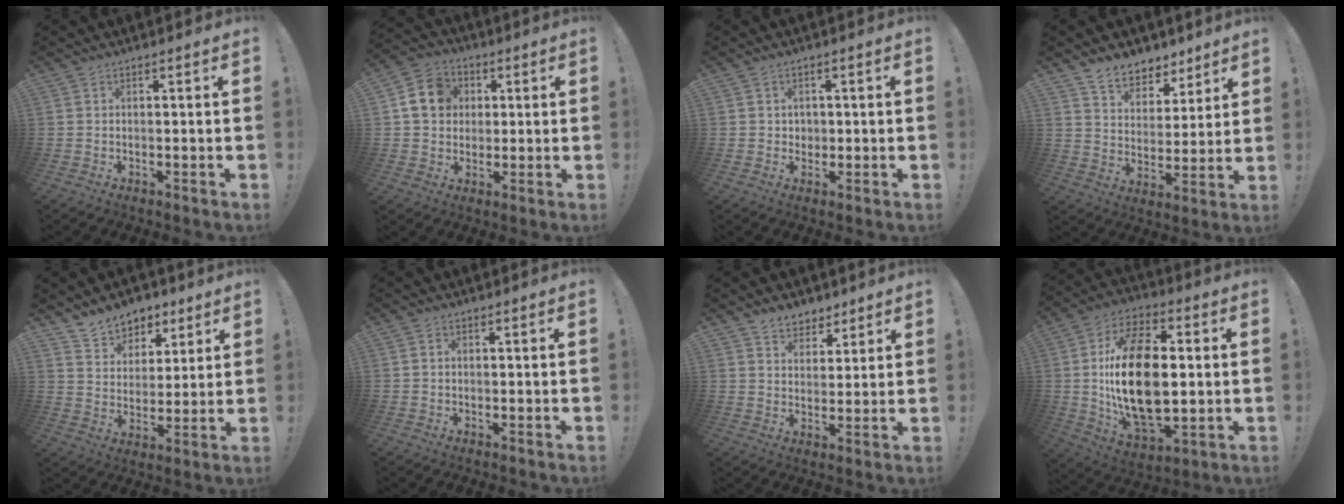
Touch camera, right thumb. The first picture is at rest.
{"total": 11.3, "force": [2.7, 9.8, 4.9], "torque": [-0.073, 0.007, 0.060]}
{"total": 2.6, "force": [0.8, 2.4, 0.4], "torque": [-0.001, -0.004, 0.012]}
{"total": 8.9, "force": [7.1, 5.1, 1.6], "torque": [-0.032, -0.059, 0.138]}
{"total": 9.3, "force": [7.0, 6.0, 1.3], "torque": [-0.017, -0.056, 0.137]}
{"total": 0.7, "force": [0.0, 0.6, 0.3], "torque": [-0.009, 0.005, 0.000]}
{"total": 6.8, "force": [5.1, 4.5, 0.7], "torque": [0.001, -0.040, 0.098]}
{"total": 24.4, "force": [0.8, 14.0, 20.0], "torque": [-0.376, -0.005, 0.015]}